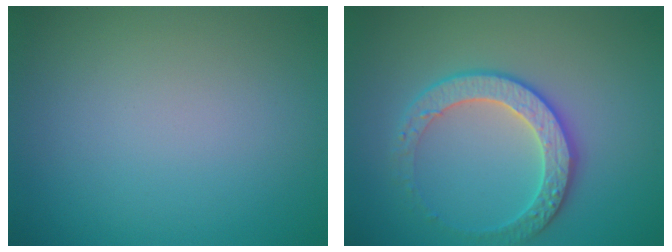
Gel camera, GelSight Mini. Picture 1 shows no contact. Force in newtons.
{"total": 3.7, "press": 3.6, "slide": 0.9}